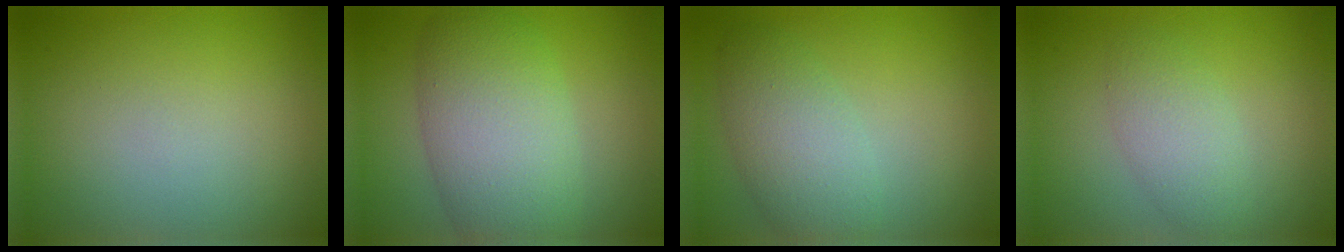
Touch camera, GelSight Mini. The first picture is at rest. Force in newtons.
{"total": 7.6, "press": 7.6, "slide": 0.3}
{"total": 4.3, "press": 4.3, "slide": 0.1}
{"total": 2.7, "press": 2.7, "slide": 0.0}